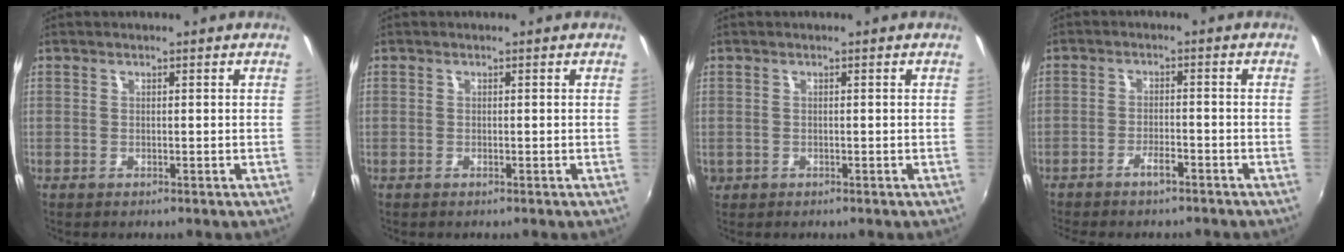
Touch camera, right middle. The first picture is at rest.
{"total": 0.0}
{"total": 1.2, "force": [-0.3, 1.1, 0.4], "torque": [-0.008, -0.003, -0.004]}
{"total": 3.3, "force": [-2.8, 0.7, 1.7], "torque": [-0.047, 0.004, -0.049]}